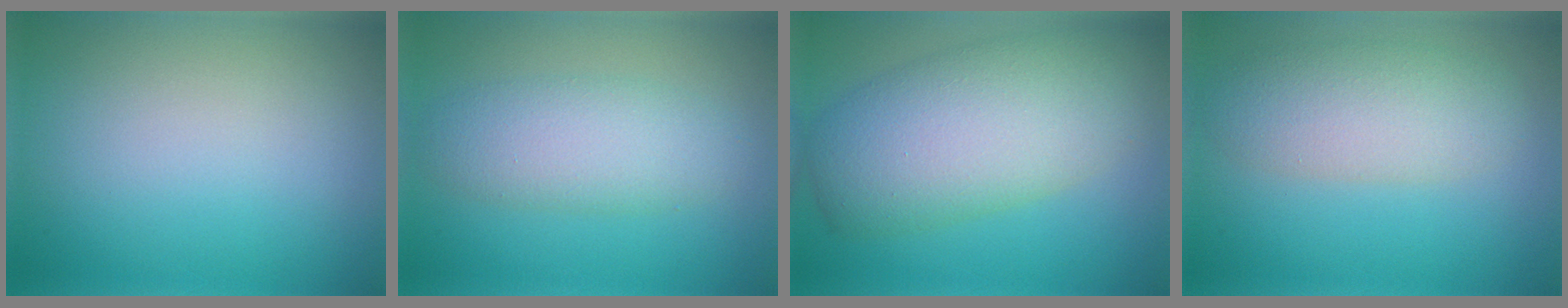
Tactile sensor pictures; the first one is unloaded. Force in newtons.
{"total": 4.3, "press": 4.3, "slide": 0.4}
{"total": 9.3, "press": 9.3, "slide": 0.3}
{"total": 4.7, "press": 4.7, "slide": 0.1}